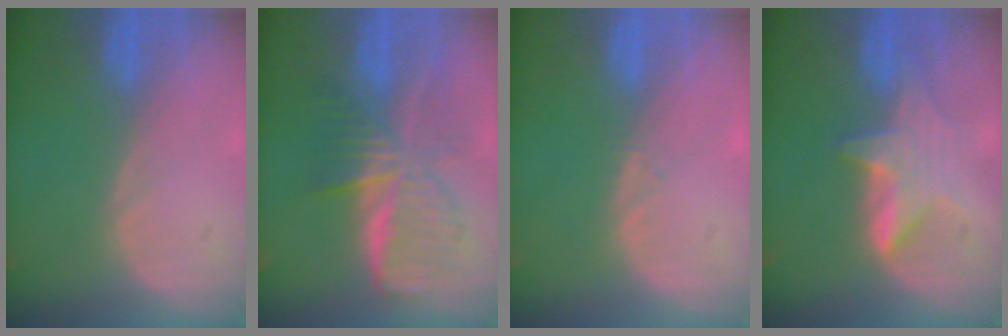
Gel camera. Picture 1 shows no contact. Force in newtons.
{"total": 8.9, "press": 8.9, "slide": 0.6}
{"total": 0.6, "press": 0.5, "slide": 0.4}
{"total": 5.5, "press": 5.5, "slide": 0.2}